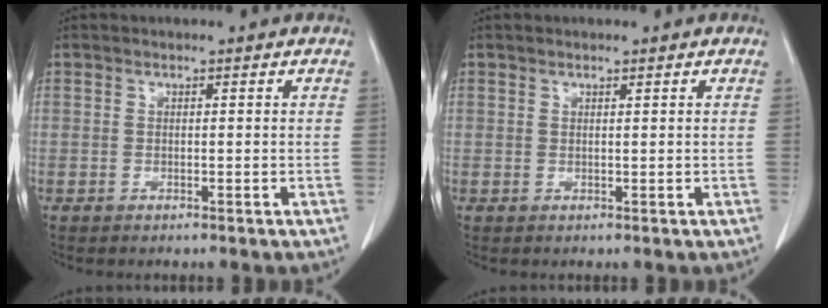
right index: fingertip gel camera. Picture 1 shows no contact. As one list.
[{"total": 0.0}]